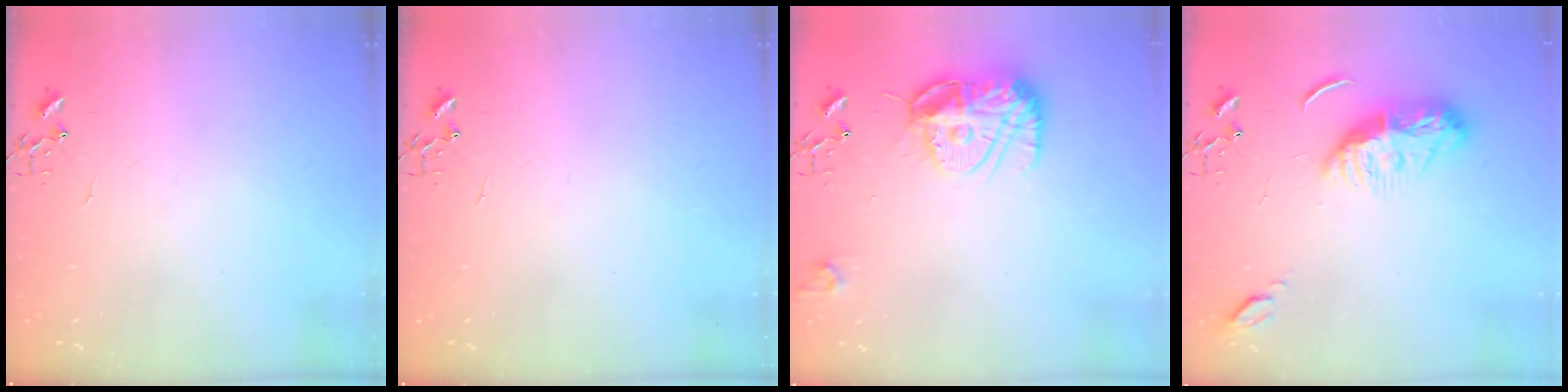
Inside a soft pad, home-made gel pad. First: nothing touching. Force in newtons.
{"total": 0.0}
{"total": 13.8, "press": 13.7, "slide": 1.3}
{"total": 11.0, "press": 11.0, "slide": 0.4}